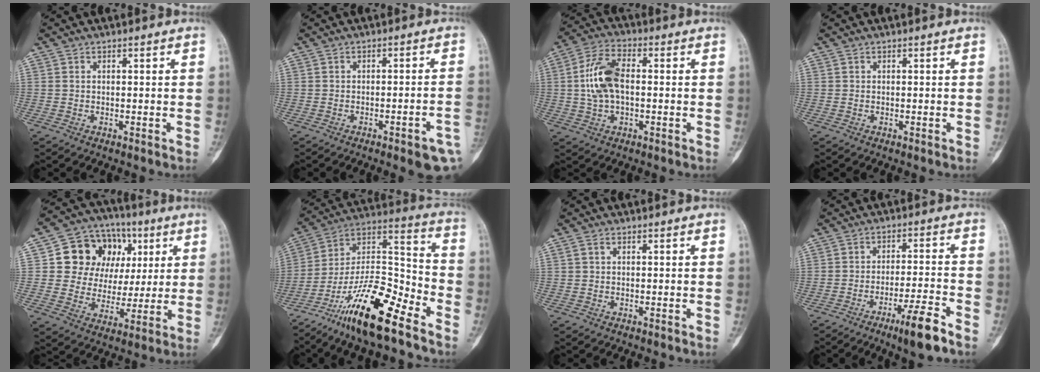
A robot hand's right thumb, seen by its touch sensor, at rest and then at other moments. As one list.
[{"total": 7.9, "force": [-4.2, 1.5, 6.5], "torque": [-0.071, 0.020, -0.047]}, {"total": 10.1, "force": [0.3, 5.5, 8.5], "torque": [-0.177, 0.021, 0.003]}, {"total": 0.0}, {"total": 16.5, "force": [4.2, 13.9, 7.9], "torque": [-0.069, 0.018, 0.078]}, {"total": 20.9, "force": [-13.7, 5.4, 14.9], "torque": [-0.269, 0.082, -0.244]}, {"total": 0.6, "force": [0.2, 0.4, 0.5], "torque": [-0.013, 0.006, 0.003]}, {"total": 8.5, "force": [-5.6, 0.6, 6.5], "torque": [-0.110, 0.024, -0.091]}]